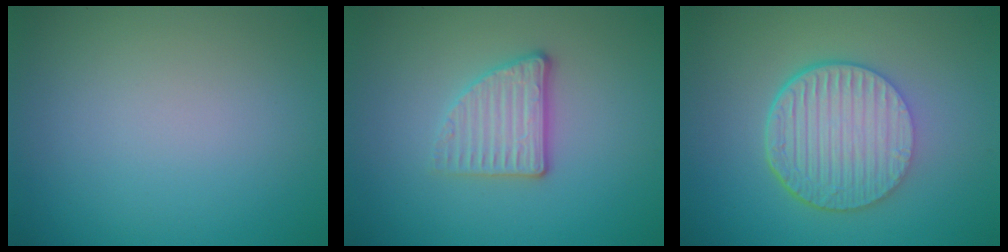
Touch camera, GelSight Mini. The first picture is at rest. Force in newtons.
{"total": 3.3, "press": 2.8, "slide": 1.8}
{"total": 6.7, "press": 4.5, "slide": 5.0}